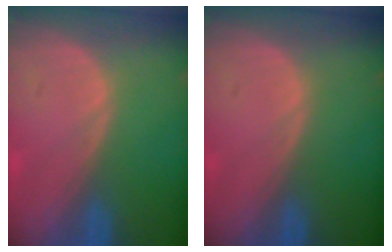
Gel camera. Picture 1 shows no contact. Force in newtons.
{"total": 0.0}